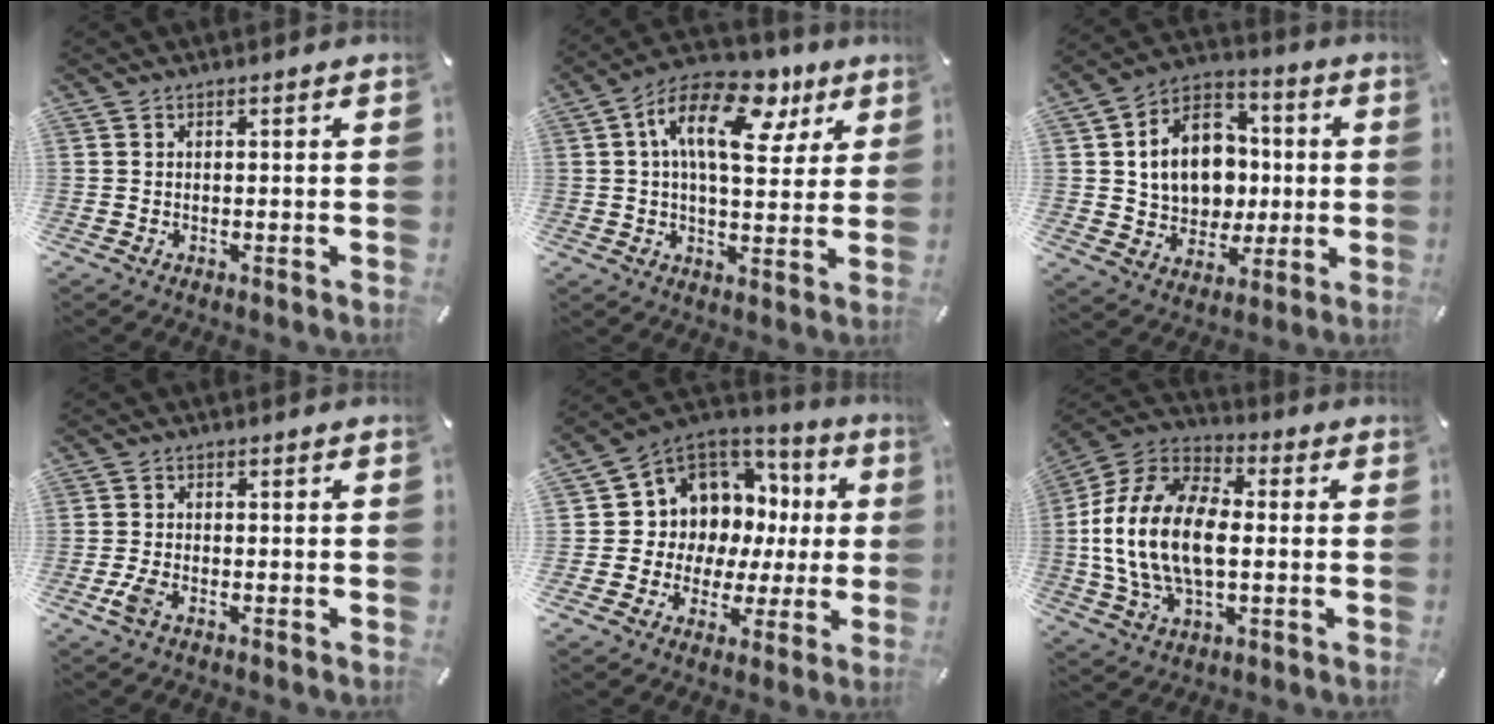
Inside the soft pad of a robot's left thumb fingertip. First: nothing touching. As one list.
[{"total": 18.0, "force": [7.2, 9.3, 13.7], "torque": [-0.224, -0.022, 0.117]}, {"total": 15.2, "force": [0.4, 12.8, 8.1], "torque": [-0.153, 0.012, 0.018]}, {"total": 3.2, "force": [-1.6, 1.6, 2.3], "torque": [-0.056, -0.001, -0.033]}, {"total": 9.0, "force": [3.2, 8.4, 1.2], "torque": [-0.026, -0.065, 0.071]}, {"total": 17.4, "force": [-1.2, 11.3, 13.1], "torque": [-0.301, 0.005, -0.028]}]